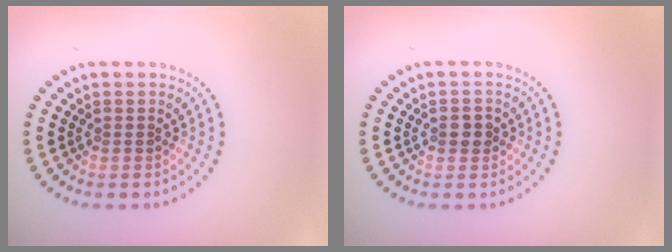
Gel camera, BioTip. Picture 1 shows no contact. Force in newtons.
{"total": 1.5, "press": 1.5, "slide": 0.0}